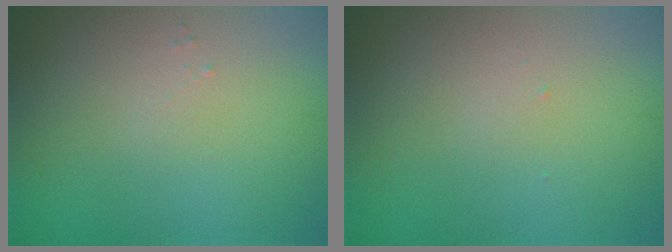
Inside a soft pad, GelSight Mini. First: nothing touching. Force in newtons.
{"total": 0.0}